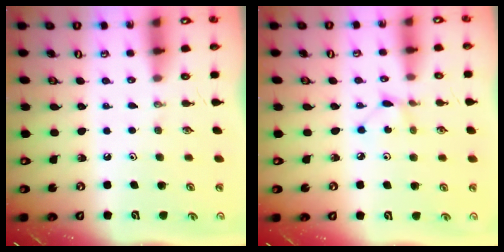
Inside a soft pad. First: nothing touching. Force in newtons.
{"total": 2.5, "press": 2.5, "slide": 0.4}